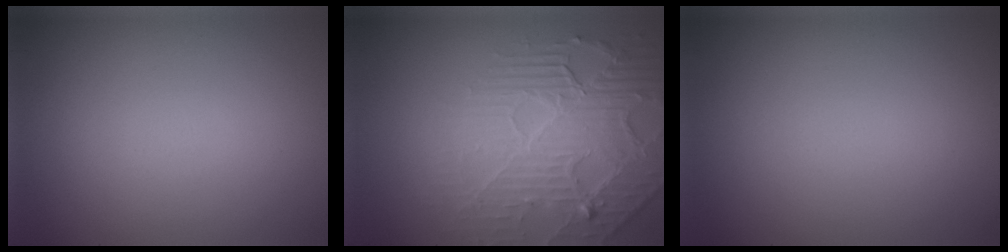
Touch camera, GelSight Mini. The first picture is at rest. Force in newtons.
{"total": 5.1, "press": 4.6, "slide": 2.2}
{"total": 0.0}